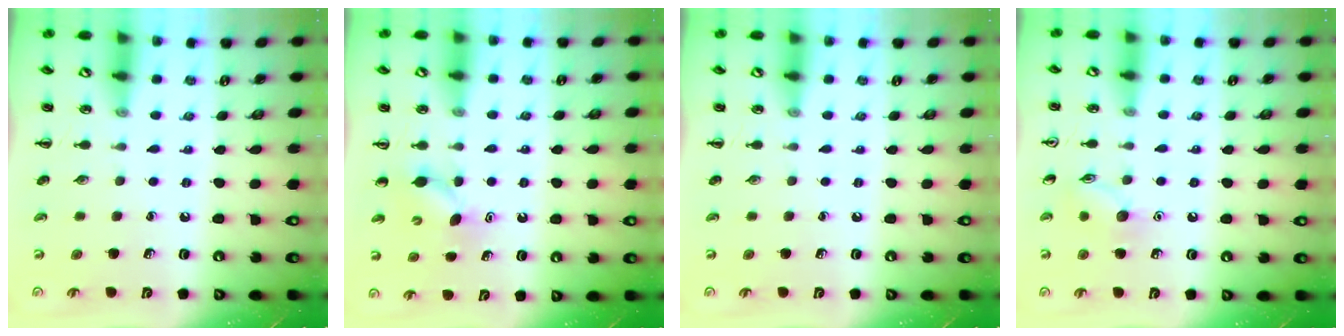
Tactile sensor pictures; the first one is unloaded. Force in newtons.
{"total": 5.2, "press": 5.0, "slide": 1.2}
{"total": 0.0}
{"total": 7.6, "press": 7.5, "slide": 0.9}